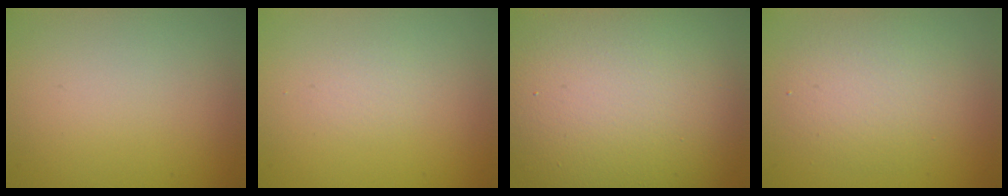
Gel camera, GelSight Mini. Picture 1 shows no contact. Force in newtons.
{"total": 1.0, "press": 0.9, "slide": 0.1}
{"total": 16.5, "press": 16.5, "slide": 0.9}
{"total": 3.8, "press": 3.8, "slide": 0.4}